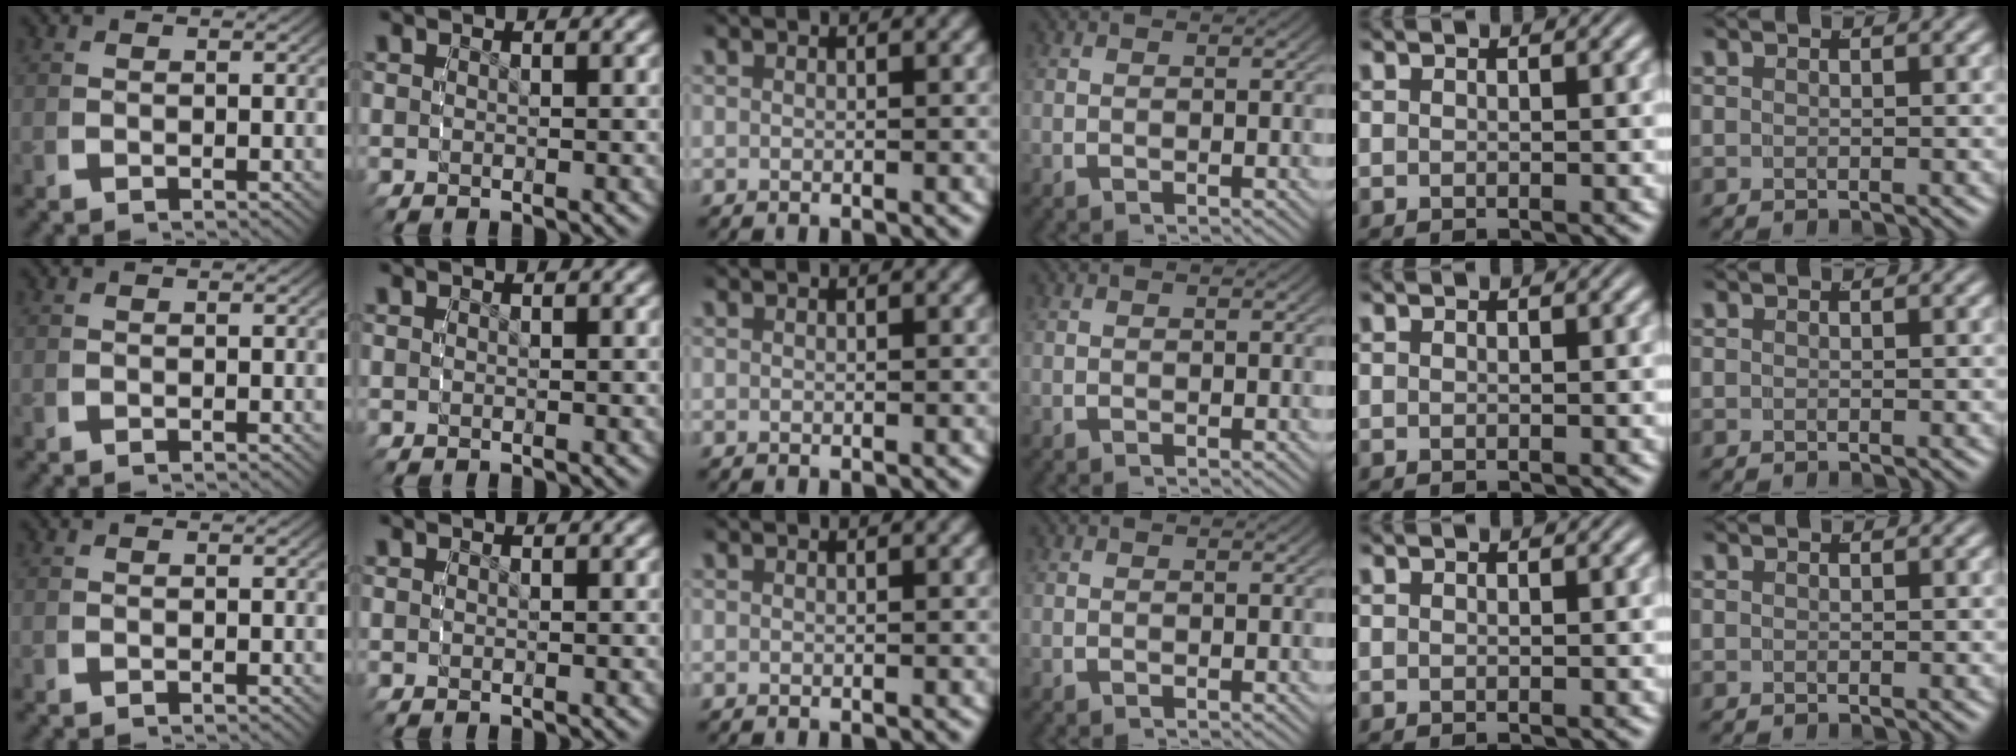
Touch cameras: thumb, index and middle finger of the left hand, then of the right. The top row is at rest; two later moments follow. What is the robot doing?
{"motion": "reach", "object": "stress ball aka squeeze ball"}